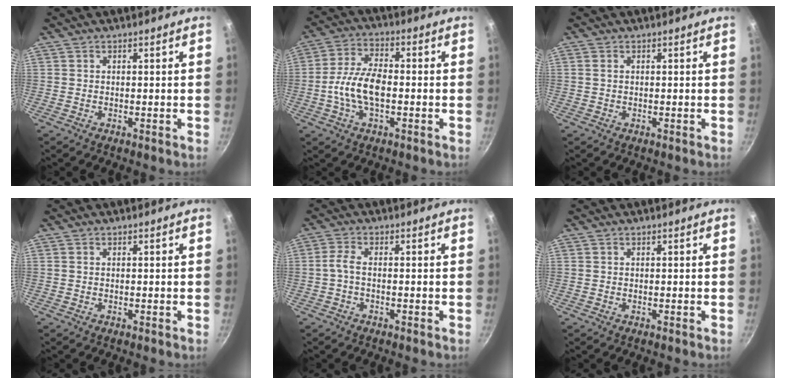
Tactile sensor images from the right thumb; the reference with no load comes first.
{"total": 9.8, "force": [-1.6, 4.9, 8.4], "torque": [-0.161, 0.026, -0.039]}
{"total": 1.0, "force": [0.3, 0.7, 0.7], "torque": [-0.013, 0.002, 0.003]}
{"total": 0.0}
{"total": 2.6, "force": [-0.7, 0.9, 2.3], "torque": [-0.063, 0.010, -0.020]}
{"total": 0.0}